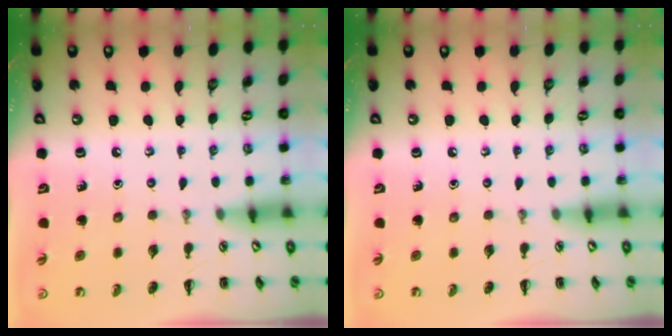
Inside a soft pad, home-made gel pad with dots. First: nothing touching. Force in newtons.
{"total": 0.0}